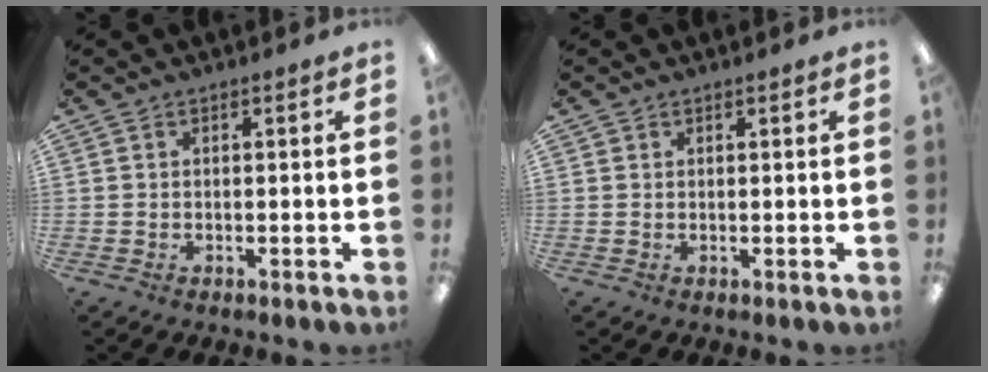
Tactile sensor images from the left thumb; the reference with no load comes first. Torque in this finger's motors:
{"motor_torque": [-0.09, 0.14, -0.25, 0.08, 0.00]}